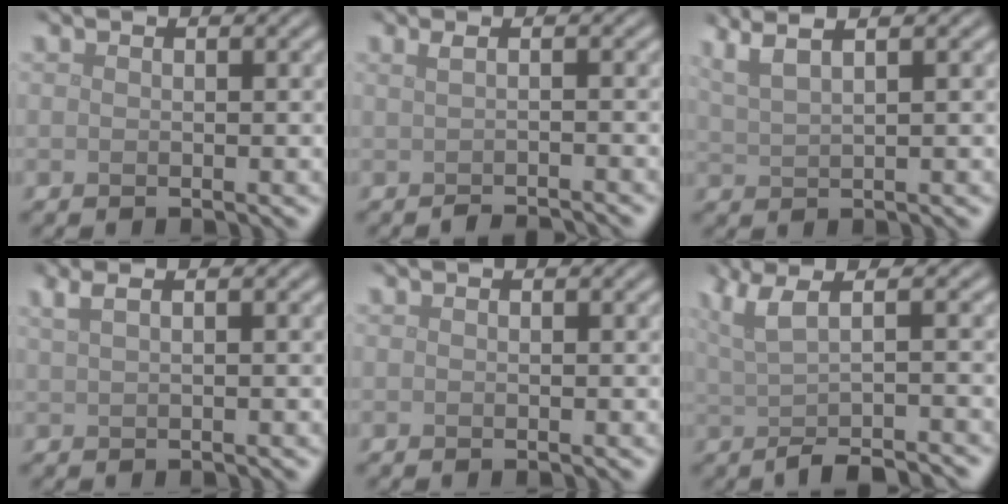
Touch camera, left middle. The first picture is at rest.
{"total": 2.0, "force": [-0.8, 0.6, 1.7], "torque": [-0.016, -0.007, -0.017]}
{"total": 4.3, "force": [3.0, 1.2, 2.8], "torque": [-0.051, 0.023, 0.037]}
{"total": 2.4, "force": [1.5, 0.9, 1.7], "torque": [-0.027, 0.004, 0.017]}
{"total": 0.0}
{"total": 5.5, "force": [-0.4, 1.8, 5.2], "torque": [-0.072, -0.003, -0.014]}